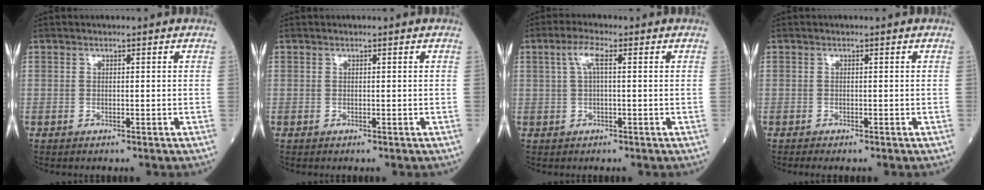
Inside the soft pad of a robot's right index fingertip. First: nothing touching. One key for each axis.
{"total": 0.0}
{"total": 3.2, "fx": 0.9, "fy": 0.6, "fz": 3.0, "tx": -0.063, "ty": 0.017, "tz": 0.022}
{"total": 0.6, "fx": -0.6, "fy": 0.0, "fz": 0.3, "tx": -0.004, "ty": 0.001, "tz": -0.012}